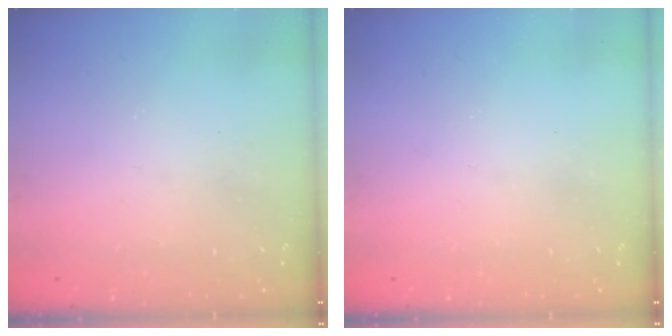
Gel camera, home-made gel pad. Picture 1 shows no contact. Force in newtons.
{"total": 0.0}